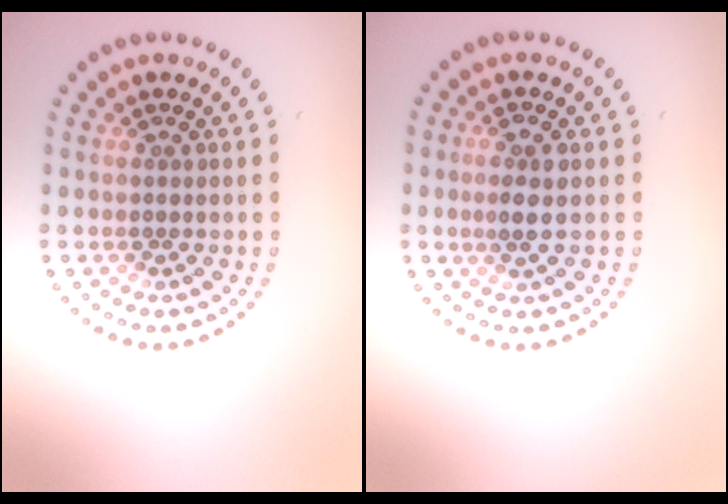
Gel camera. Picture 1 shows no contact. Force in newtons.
{"total": 2.1, "press": 2.0, "slide": 0.8}